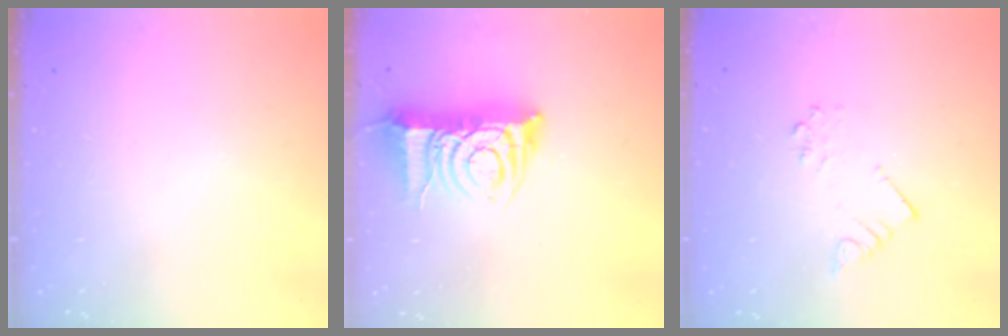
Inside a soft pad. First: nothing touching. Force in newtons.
{"total": 11.7, "press": 11.6, "slide": 1.0}
{"total": 3.2, "press": 3.2, "slide": 0.2}